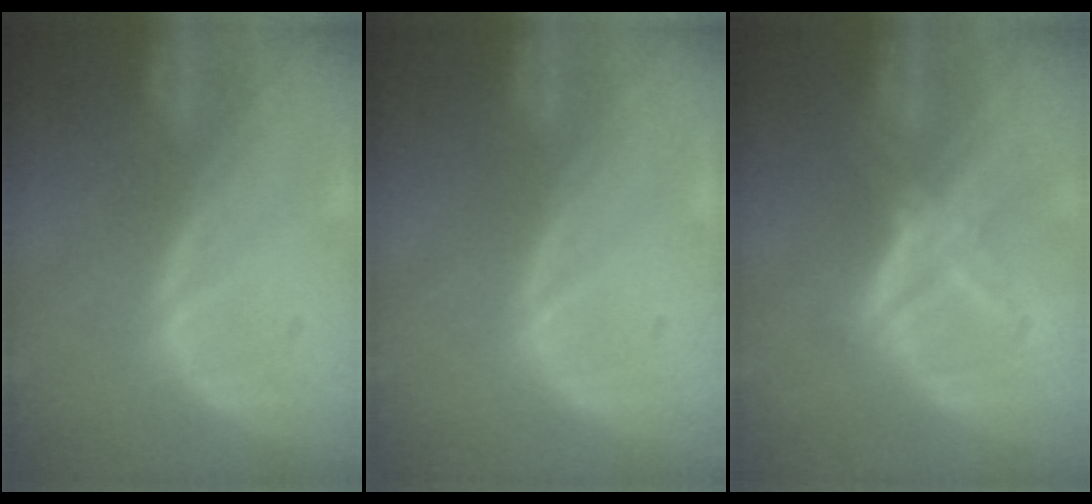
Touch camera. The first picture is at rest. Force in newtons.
{"total": 0.6, "press": 0.1, "slide": 0.6}
{"total": 5.8, "press": 5.4, "slide": 2.1}